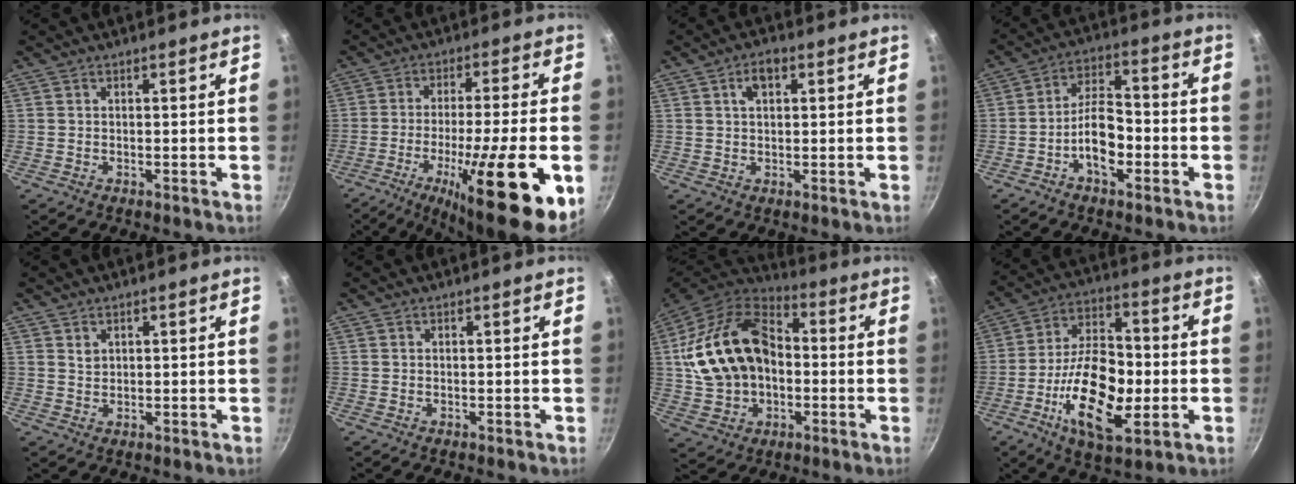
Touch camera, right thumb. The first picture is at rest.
{"total": 22.1, "force": [-7.6, 3.8, 20.3], "torque": [-0.302, 0.015, -0.116]}
{"total": 4.2, "force": [1.6, 2.4, 3.1], "torque": [-0.043, 0.002, 0.025]}
{"total": 9.3, "force": [-3.2, 4.5, 7.4], "torque": [-0.116, 0.038, -0.061]}
{"total": 1.5, "force": [0.9, 1.0, 0.7], "torque": [-0.010, -0.001, 0.017]}
{"total": 0.0}
{"total": 22.1, "force": [0.3, 15.6, 15.6], "torque": [-0.276, 0.039, 0.005]}
{"total": 19.4, "force": [-4.4, 9.3, 16.4], "torque": [-0.274, 0.020, -0.080]}